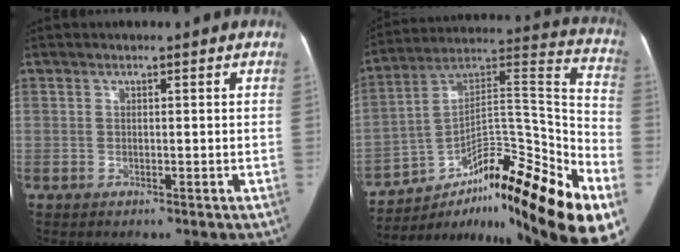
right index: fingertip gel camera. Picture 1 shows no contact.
{"total": 29.4, "force": [-17.0, 5.7, 23.3], "torque": [-0.290, 0.043, -0.256]}